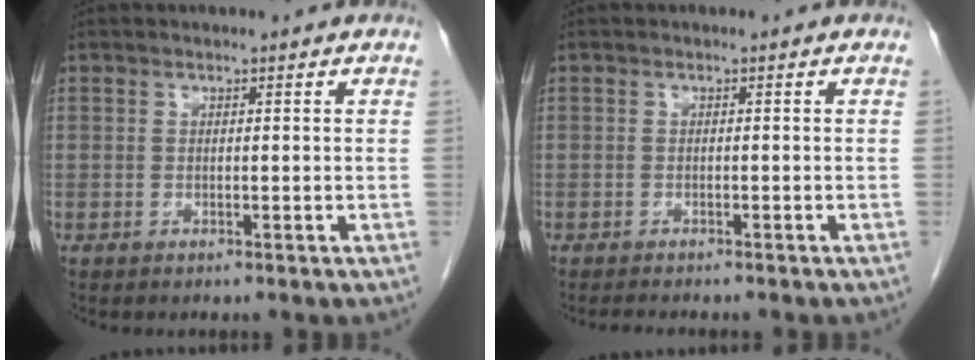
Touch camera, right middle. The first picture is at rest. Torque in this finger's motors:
{"motor_torque": [0.05, 0.04, -0.01, 0.00]}